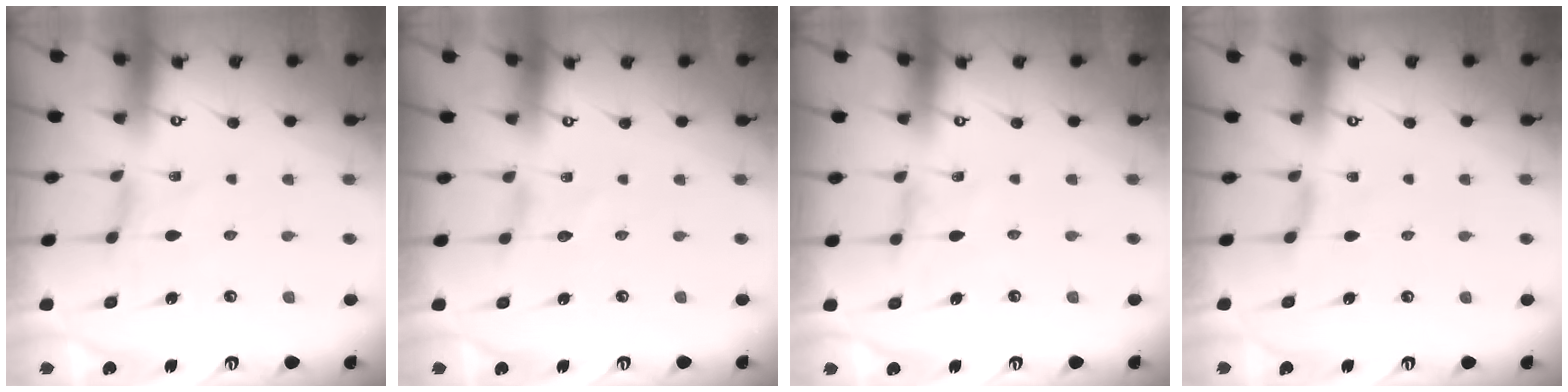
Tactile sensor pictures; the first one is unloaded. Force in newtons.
{"total": 0.0}
{"total": 0.8, "press": 0.8, "slide": 0.2}
{"total": 2.6, "press": 2.6, "slide": 0.5}